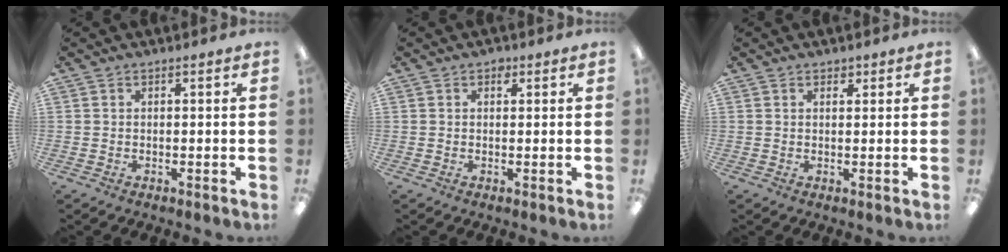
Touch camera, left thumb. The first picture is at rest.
{"total": 1.4, "force": [0.7, 1.0, 0.8], "torque": [-0.008, -0.001, 0.011]}
{"total": 1.3, "force": [1.0, 0.8, 0.5], "torque": [-0.002, -0.002, 0.017]}